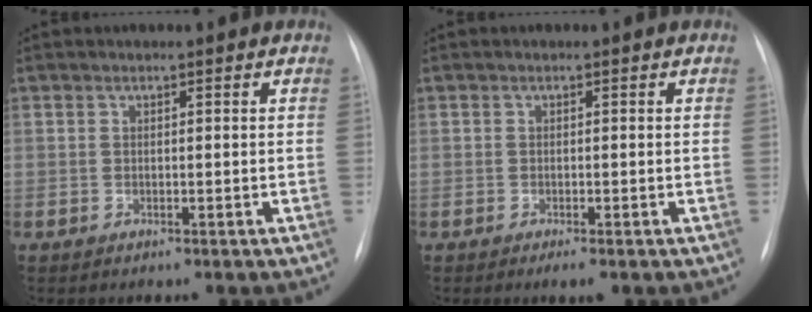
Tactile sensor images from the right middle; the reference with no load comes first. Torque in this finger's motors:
{"motor_torque": [-0.02, -0.19, -0.03, -0.02]}